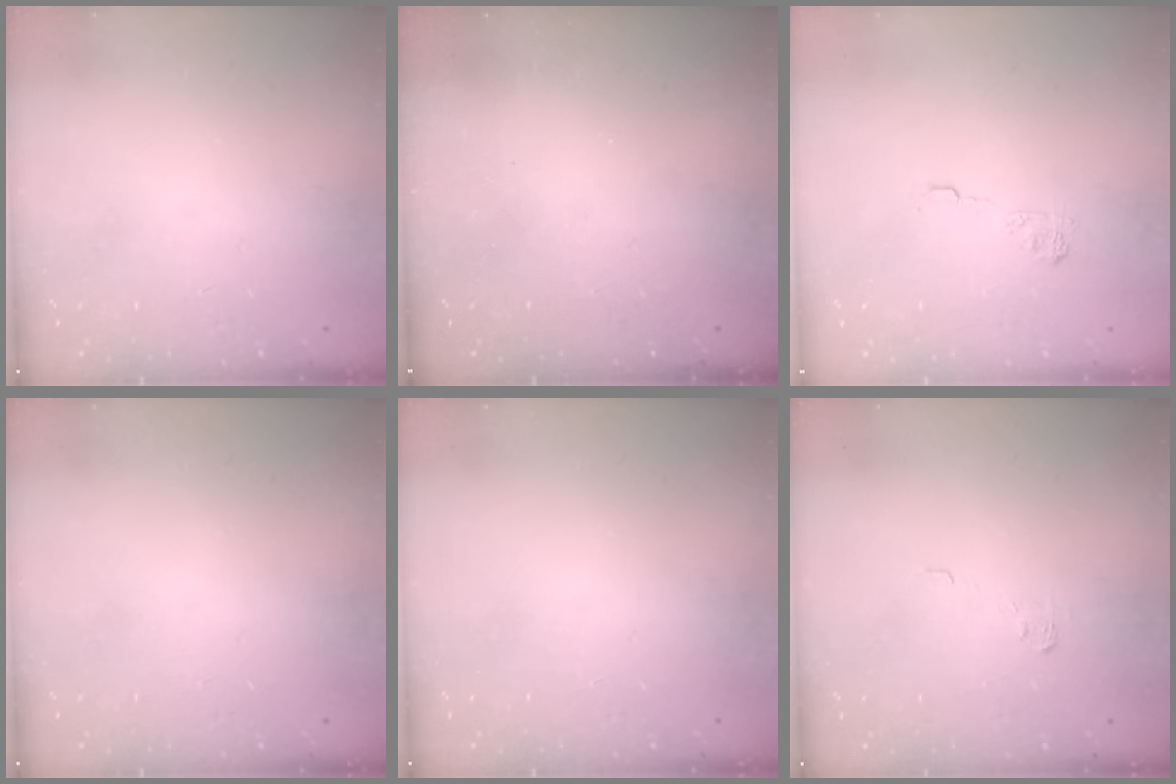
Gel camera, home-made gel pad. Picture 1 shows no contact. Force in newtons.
{"total": 2.3, "press": 2.2, "slide": 0.8}
{"total": 6.4, "press": 6.3, "slide": 1.5}
{"total": 0.0}
{"total": 0.0}
{"total": 3.3, "press": 3.3, "slide": 0.4}